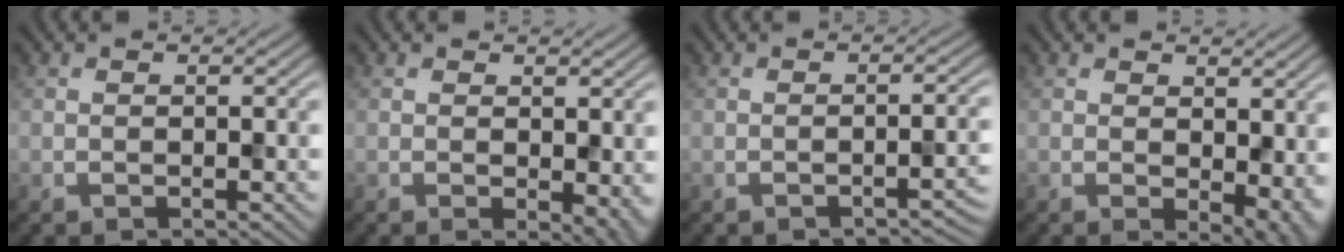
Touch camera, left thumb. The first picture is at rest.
{"total": 3.4, "force": [-0.2, 1.7, 3.0], "torque": [-0.032, -0.009, 0.001]}
{"total": 2.7, "force": [-1.6, 0.6, 2.0], "torque": [-0.024, 0.005, -0.028]}
{"total": 5.4, "force": [0.2, 3.0, 4.5], "torque": [-0.058, -0.014, 0.011]}